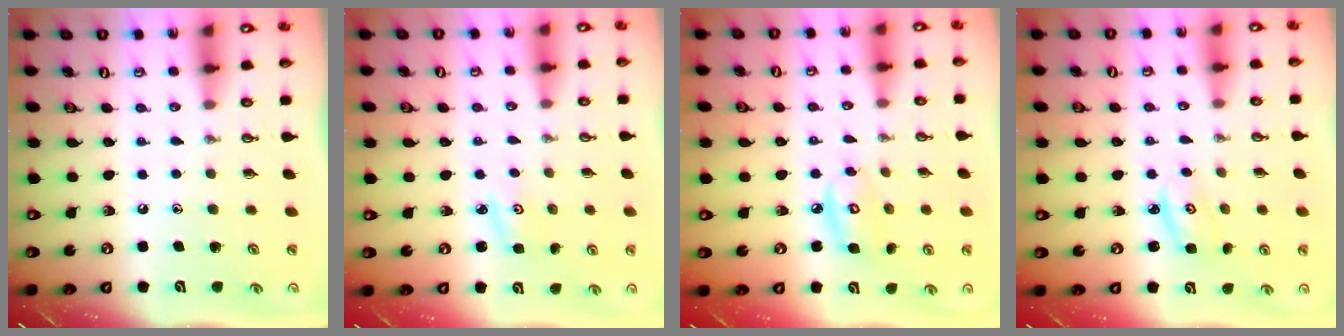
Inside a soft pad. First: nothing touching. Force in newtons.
{"total": 3.0, "press": 3.0, "slide": 0.4}
{"total": 6.6, "press": 6.6, "slide": 0.3}
{"total": 2.4, "press": 2.4, "slide": 0.2}